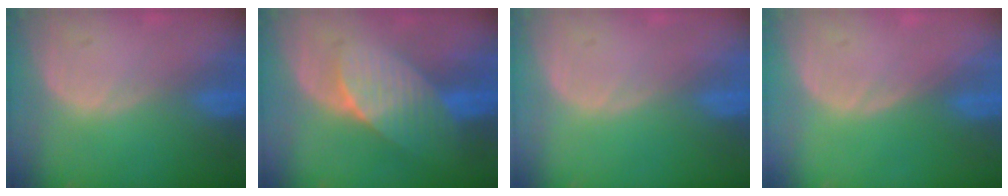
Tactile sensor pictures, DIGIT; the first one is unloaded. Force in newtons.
{"total": 7.5, "press": 6.7, "slide": 3.4}
{"total": 0.0}
{"total": 0.0}